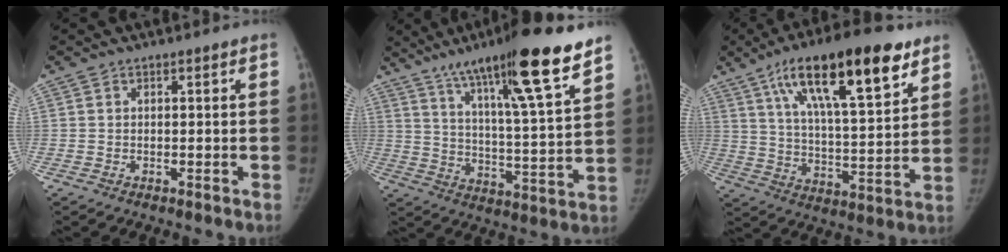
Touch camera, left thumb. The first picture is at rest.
{"total": 21.2, "force": [14.0, 1.7, 15.8], "torque": [-0.231, -0.052, 0.228]}
{"total": 23.2, "force": [12.8, 7.0, 18.0], "torque": [-0.273, -0.028, 0.215]}